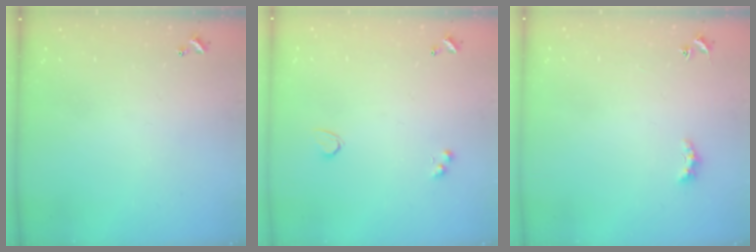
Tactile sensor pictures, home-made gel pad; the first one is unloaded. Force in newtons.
{"total": 1.8, "press": 1.3, "slide": 1.2}
{"total": 2.4, "press": 2.3, "slide": 0.5}